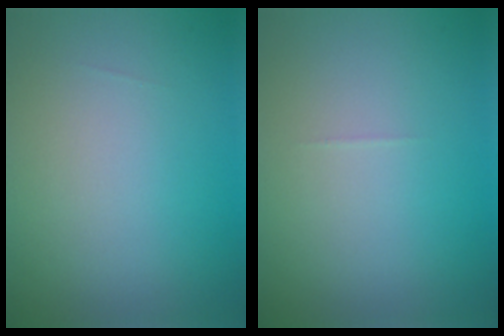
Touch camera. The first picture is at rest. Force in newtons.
{"total": 0.0}